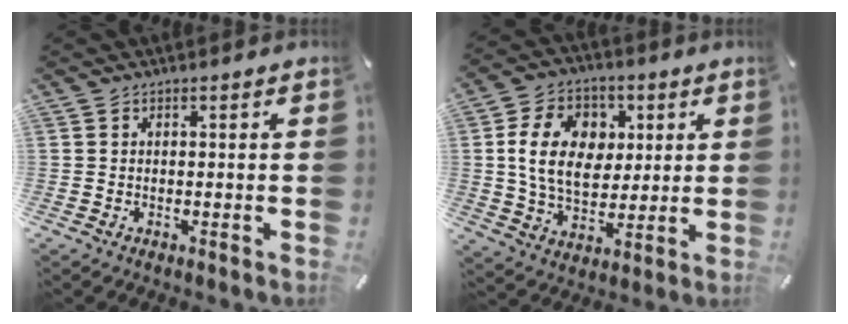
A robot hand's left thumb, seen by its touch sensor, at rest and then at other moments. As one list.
[{"total": 14.8, "force": [2.9, 11.1, 9.3], "torque": [-0.166, 0.015, 0.054]}]